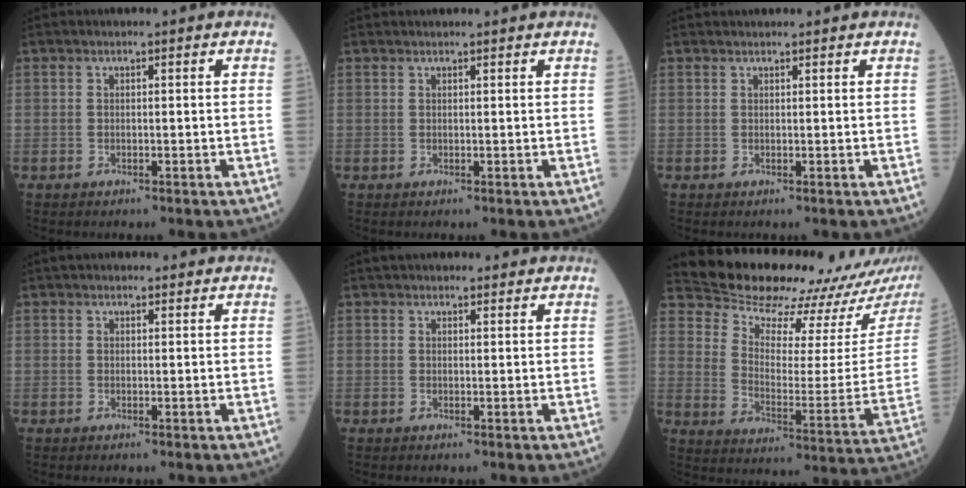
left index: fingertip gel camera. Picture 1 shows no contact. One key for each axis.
{"total": 2.4, "fx": 2.3, "fy": 0.0, "fz": 0.6, "tx": -0.006, "ty": 0.020, "tz": 0.031}
{"total": 2.2, "fx": 2.1, "fy": 0.3, "fz": 0.5, "tx": -0.009, "ty": 0.023, "tz": 0.027}
{"total": 3.4, "fx": 3.1, "fy": 1.1, "fz": 0.8, "tx": -0.009, "ty": 0.023, "tz": 0.039}
{"total": 5.7, "fx": 5.3, "fy": 1.6, "fz": 1.6, "tx": -0.011, "ty": 0.028, "tz": 0.063}
{"total": 20.9, "fx": 19.6, "fy": 2.4, "fz": 6.7, "tx": -0.113, "ty": -0.084, "tz": 0.261}